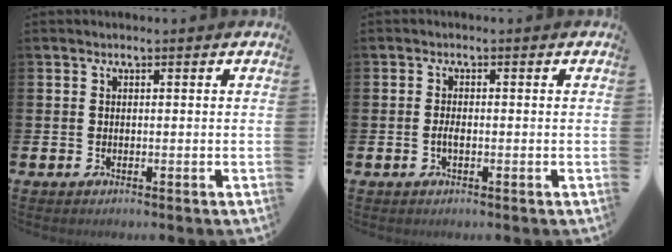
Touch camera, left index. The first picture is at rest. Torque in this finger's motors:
{"motor_torque": [0.28, 0.00, 0.03, 0.06]}